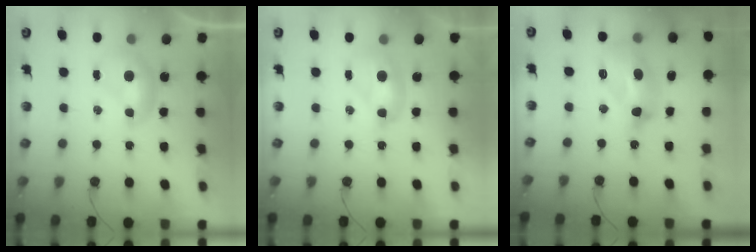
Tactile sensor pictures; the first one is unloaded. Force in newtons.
{"total": 2.6, "press": 2.6, "slide": 0.1}
{"total": 11.1, "press": 11.1, "slide": 1.1}